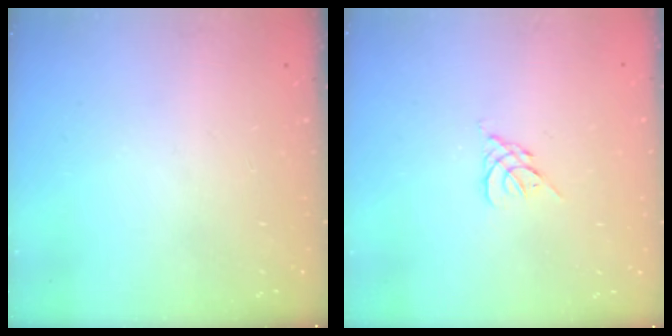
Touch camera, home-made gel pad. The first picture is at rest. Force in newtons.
{"total": 2.6, "press": 2.5, "slide": 0.7}